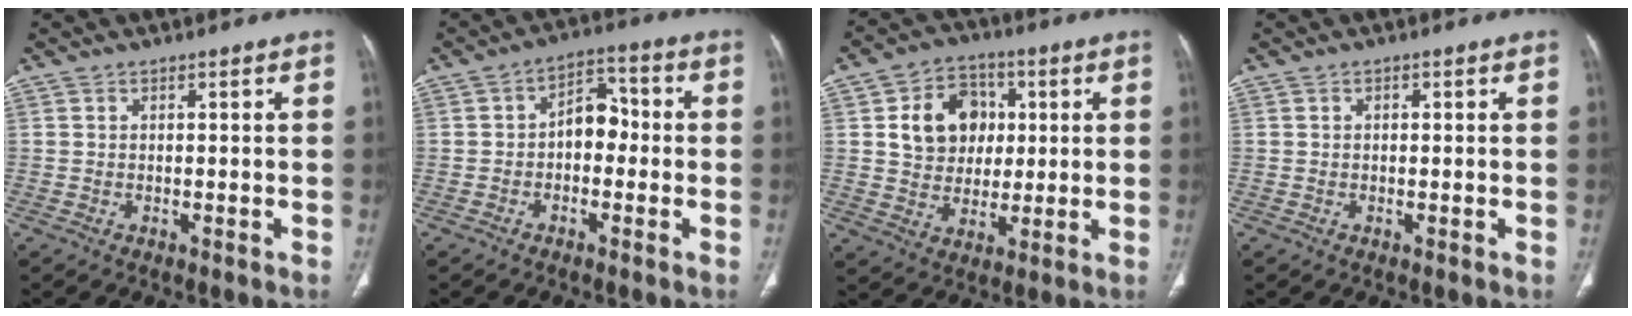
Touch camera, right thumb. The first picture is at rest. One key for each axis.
{"total": 6.7, "fx": -0.7, "fy": 4.6, "fz": 4.8, "tx": -0.045, "ty": 0.030, "tz": -0.024}
{"total": 12.3, "fx": 2.7, "fy": 10.1, "fz": 6.6, "tx": -0.066, "ty": 0.002, "tz": 0.045}
{"total": 0.6, "fx": 0.1, "fy": 0.4, "fz": 0.4, "tx": -0.008, "ty": 0.000, "tz": 0.002}